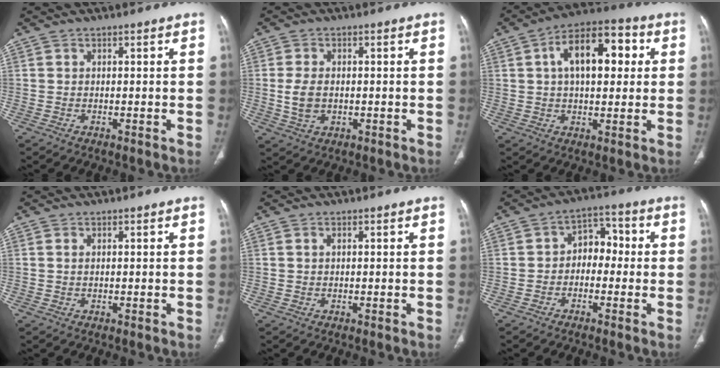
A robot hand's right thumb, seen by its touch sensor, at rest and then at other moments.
{"total": 4.9, "force": [-0.2, 3.2, 3.7], "torque": [-0.076, -0.001, 0.000]}
{"total": 14.6, "force": [3.5, 7.7, 11.9], "torque": [-0.169, 0.024, 0.050]}
{"total": 0.6, "force": [0.2, 0.2, 0.5], "torque": [-0.014, 0.003, 0.005]}
{"total": 0.5, "force": [0.2, 0.3, 0.4], "torque": [-0.009, 0.002, 0.002]}
{"total": 6.5, "force": [-0.6, 4.8, 4.3], "torque": [-0.035, 0.032, -0.026]}